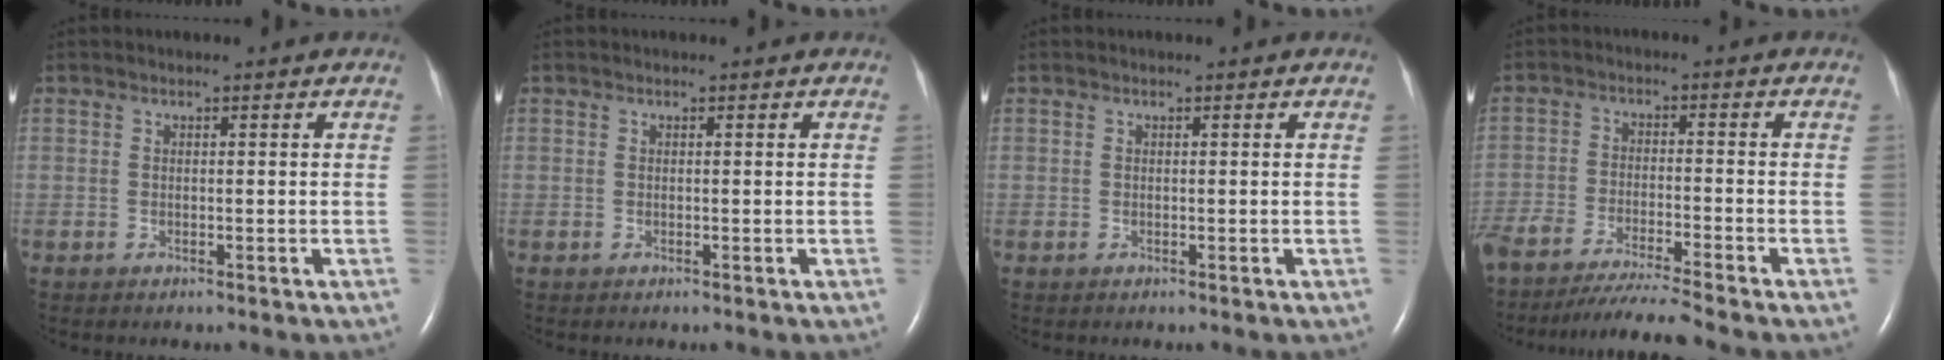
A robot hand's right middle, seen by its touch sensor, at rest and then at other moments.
{"total": 0.0}
{"total": 0.0}
{"total": 10.1, "force": [-9.2, -1.6, 3.8], "torque": [-0.054, -0.024, -0.158]}